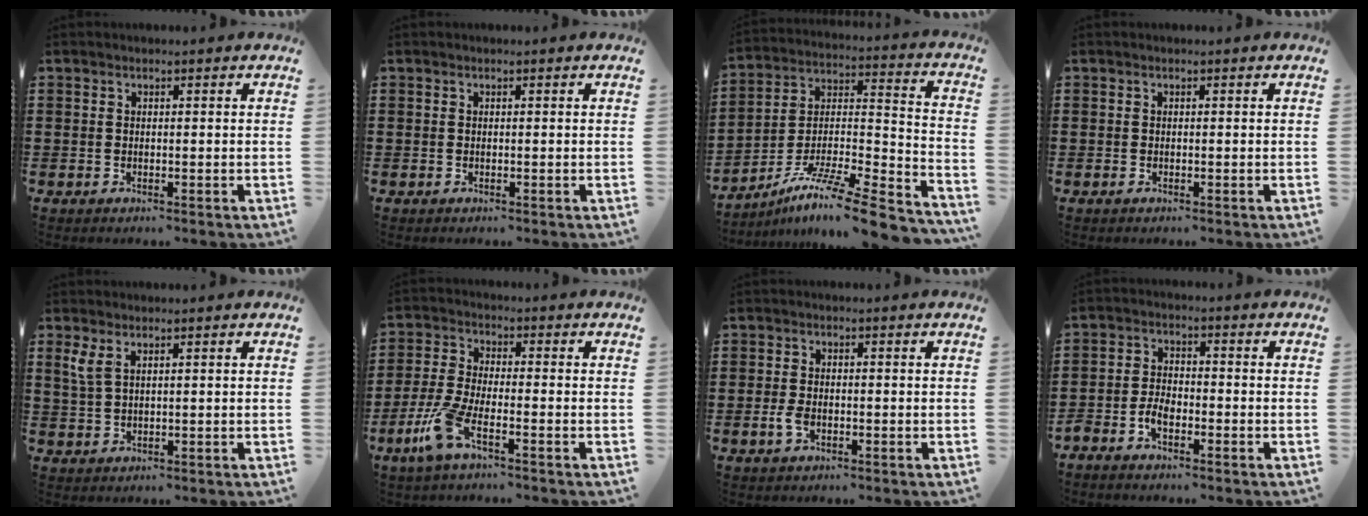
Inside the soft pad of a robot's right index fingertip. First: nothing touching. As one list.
[{"total": 0.0}, {"total": 10.9, "force": [-8.3, 0.8, 7.1], "torque": [-0.121, 0.003, -0.160]}, {"total": 0.0}, {"total": 3.1, "force": [1.7, 1.1, 2.3], "torque": [-0.051, 0.004, 0.031]}, {"total": 6.6, "force": [-3.8, 1.6, 5.2], "torque": [-0.142, -0.019, -0.076]}, {"total": 2.6, "force": [-0.9, 1.4, 2.0], "torque": [-0.052, -0.005, -0.020]}, {"total": 3.2, "force": [-2.1, 1.6, 1.9], "torque": [-0.049, 0.001, -0.046]}]